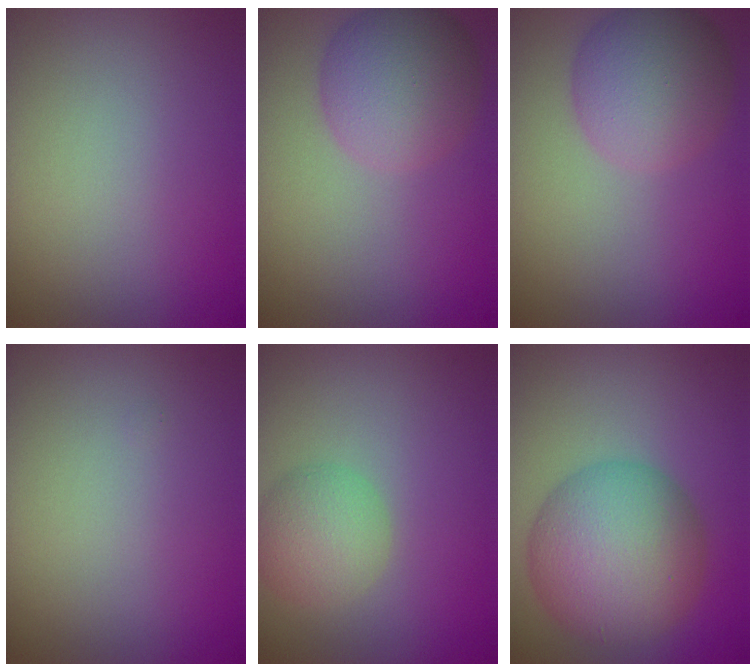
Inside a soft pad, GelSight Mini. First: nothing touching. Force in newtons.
{"total": 6.1, "press": 6.1, "slide": 0.1}
{"total": 6.1, "press": 6.1, "slide": 0.1}
{"total": 0.0}
{"total": 3.7, "press": 3.7, "slide": 0.2}
{"total": 9.5, "press": 9.5, "slide": 0.3}